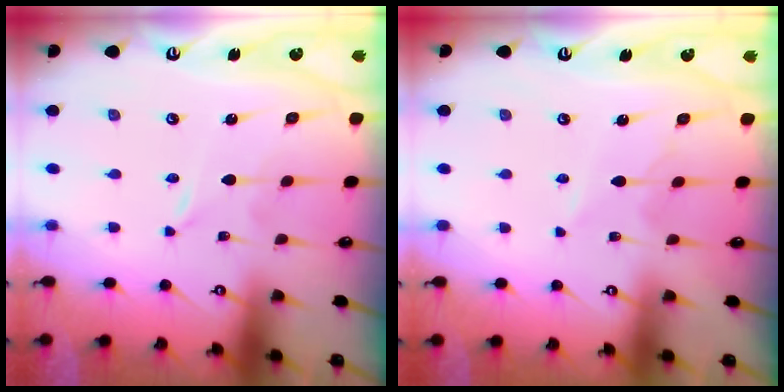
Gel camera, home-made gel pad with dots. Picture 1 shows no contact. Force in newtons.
{"total": 3.9, "press": 3.9, "slide": 0.4}